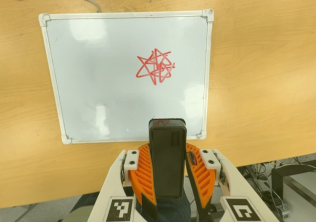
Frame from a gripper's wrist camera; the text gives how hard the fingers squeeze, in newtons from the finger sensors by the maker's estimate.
{"total": 10.0, "left": 8.2, "right": 11.9}